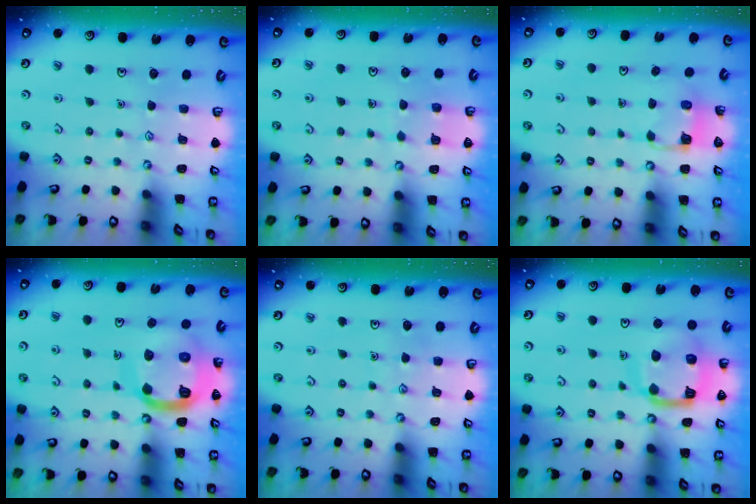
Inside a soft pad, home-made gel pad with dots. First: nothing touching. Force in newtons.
{"total": 3.9, "press": 3.9, "slide": 0.3}
{"total": 2.8, "press": 2.8, "slide": 0.2}
{"total": 15.4, "press": 15.3, "slide": 1.9}
{"total": 4.0, "press": 4.0, "slide": 0.4}
{"total": 13.2, "press": 13.1, "slide": 1.4}